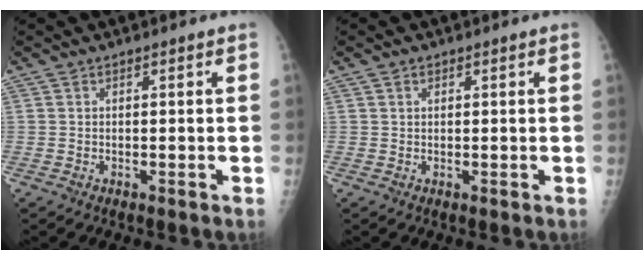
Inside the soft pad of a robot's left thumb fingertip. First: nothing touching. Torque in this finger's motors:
{"motor_torque": [0.01, -0.08, -0.11, -0.11, 0.02]}